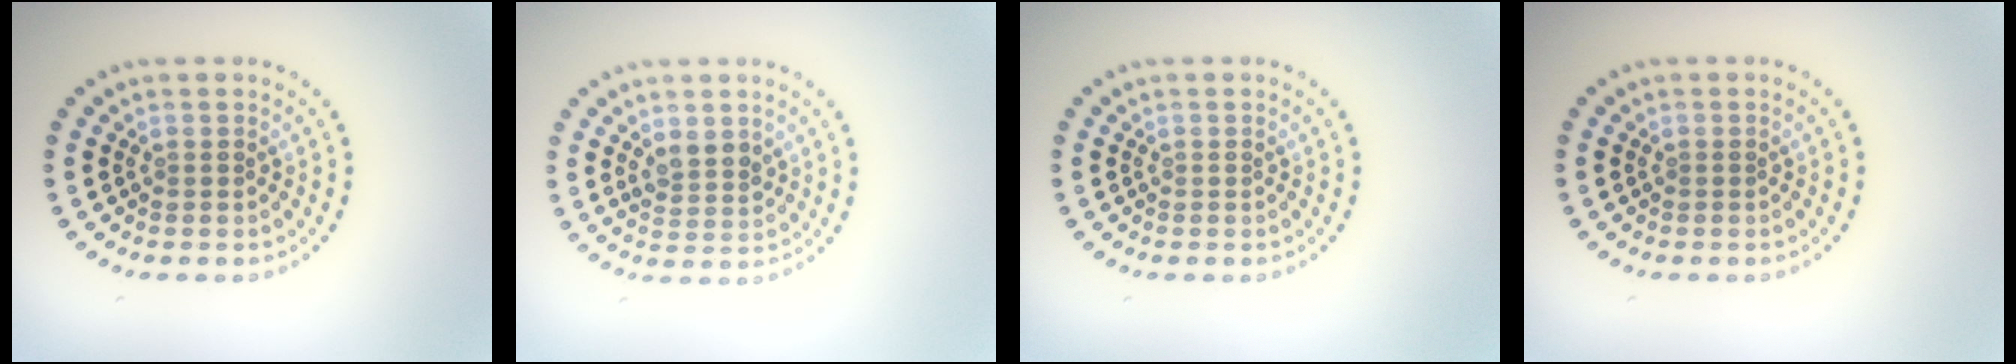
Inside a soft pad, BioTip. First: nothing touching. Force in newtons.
{"total": 2.2, "press": 2.0, "slide": 1.0}
{"total": 0.0}
{"total": 0.0}